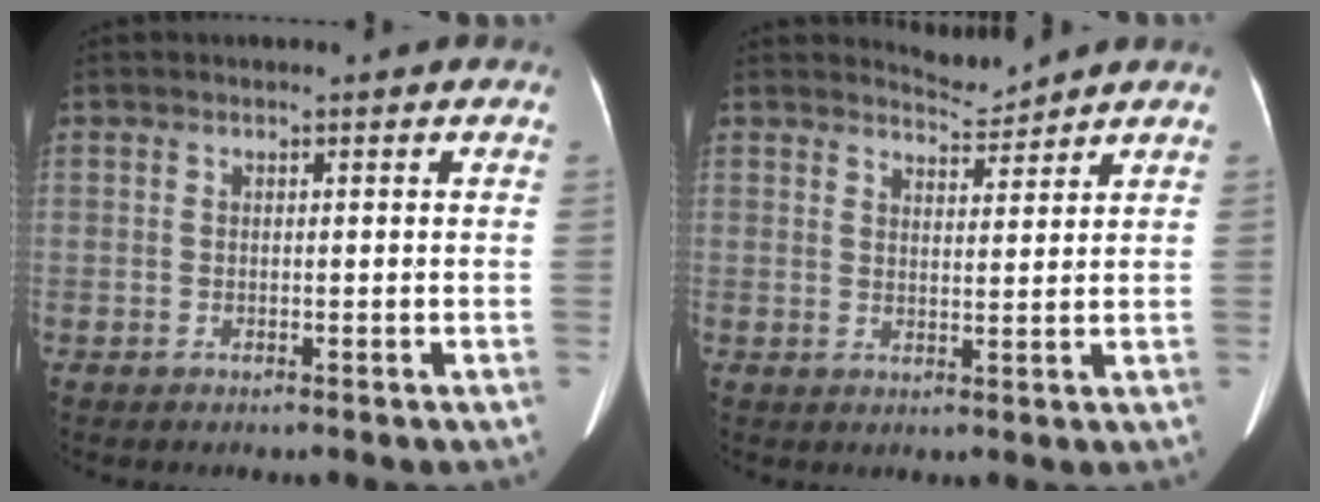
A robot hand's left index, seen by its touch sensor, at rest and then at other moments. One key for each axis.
{"total": 2.9, "fx": 2.7, "fy": -0.6, "fz": -0.6, "tx": 0.001, "ty": -0.010, "tz": 0.053}